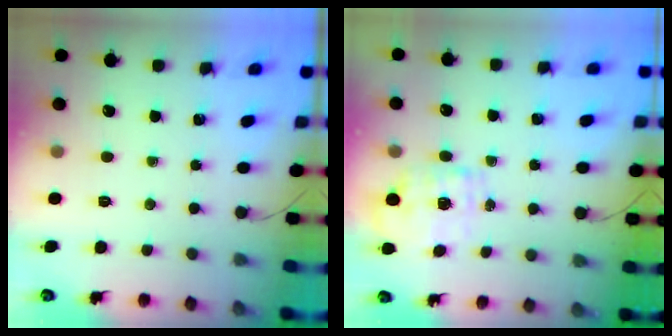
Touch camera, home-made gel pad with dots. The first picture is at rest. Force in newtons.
{"total": 1.9, "press": 1.8, "slide": 0.6}